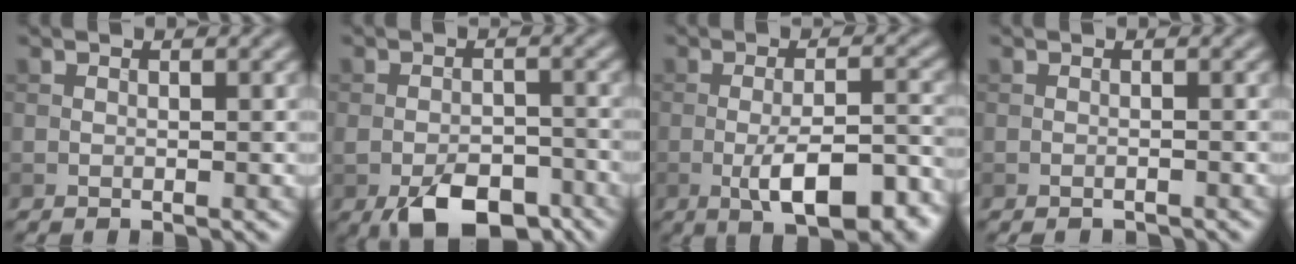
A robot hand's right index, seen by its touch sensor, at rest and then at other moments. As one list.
[{"total": 7.1, "force": [-4.0, 3.5, 4.7], "torque": [-0.079, -0.012, -0.063]}, {"total": 8.6, "force": [-3.5, 2.9, 7.3], "torque": [-0.118, -0.001, -0.052]}, {"total": 1.0, "force": [-0.9, 0.2, 0.4], "torque": [-0.004, -0.002, -0.013]}]